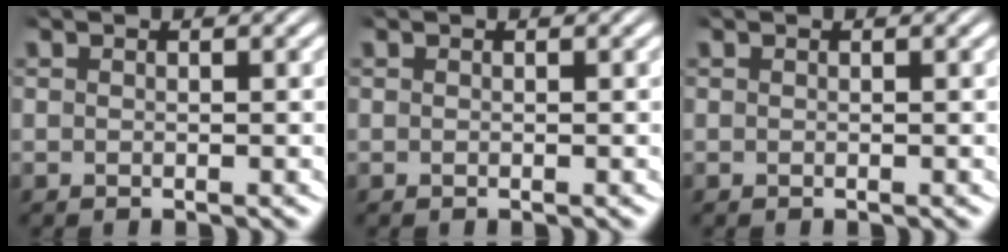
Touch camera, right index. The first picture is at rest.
{"total": 0.0}
{"total": 0.0}